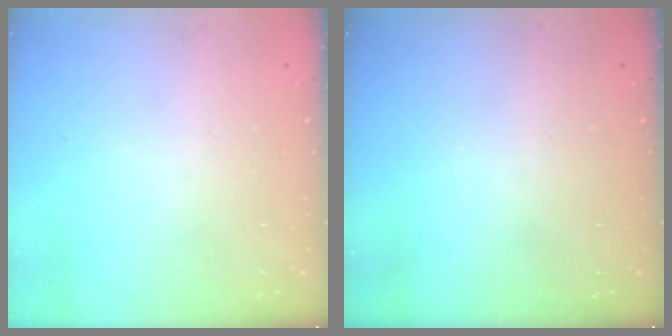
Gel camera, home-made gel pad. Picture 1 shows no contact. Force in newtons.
{"total": 0.0}